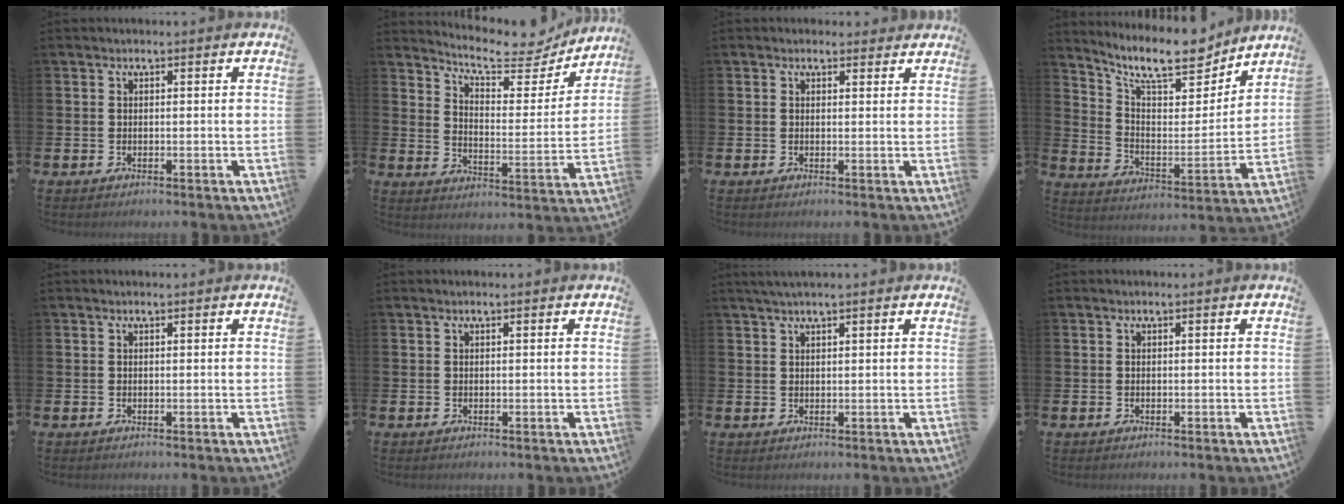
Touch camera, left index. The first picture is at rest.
{"total": 8.1, "force": [7.5, 2.0, 2.2], "torque": [-0.058, -0.061, 0.126]}
{"total": 1.1, "force": [0.9, 0.6, 0.1], "torque": [0.007, 0.003, 0.015]}
{"total": 11.5, "force": [10.3, 2.7, 4.4], "torque": [-0.105, -0.069, 0.179]}
{"total": 0.0}
{"total": 0.0}
{"total": 1.8, "force": [1.5, 0.0, 1.0], "torque": [-0.029, 0.007, 0.027]}
{"total": 0.0}